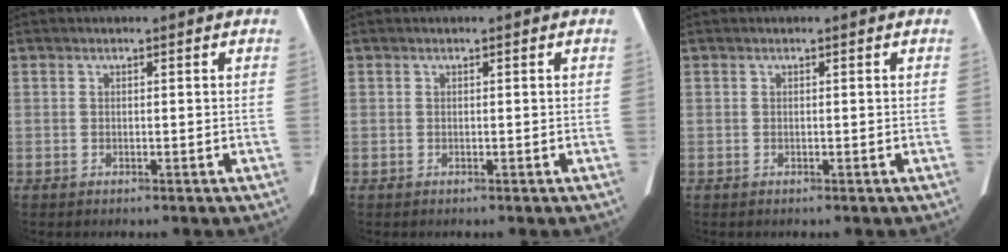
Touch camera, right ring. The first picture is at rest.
{"total": 0.0}
{"total": 0.0}